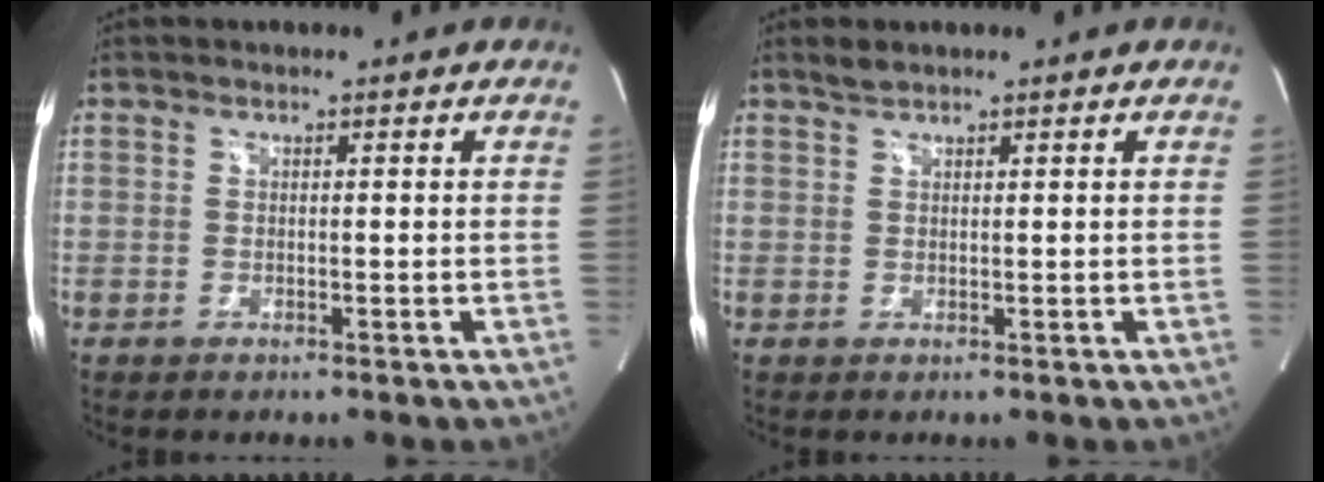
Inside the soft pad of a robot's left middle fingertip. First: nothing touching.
{"total": 1.3, "force": [1.2, 0.1, 0.4], "torque": [-0.015, 0.005, 0.028]}